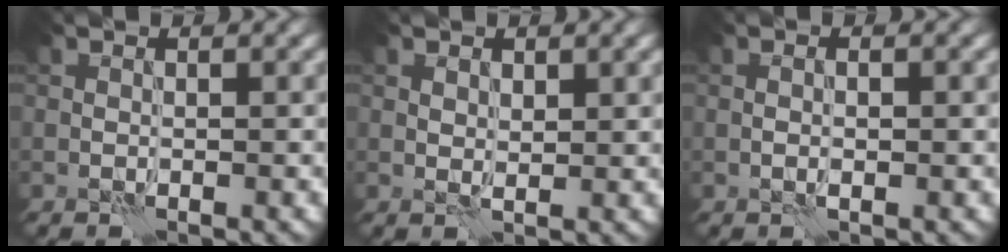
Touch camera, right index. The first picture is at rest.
{"total": 1.2, "force": [0.7, 0.6, 0.7], "torque": [-0.012, -0.003, 0.016]}
{"total": 1.3, "force": [-0.1, 0.5, 1.2], "torque": [-0.021, 0.000, -0.002]}